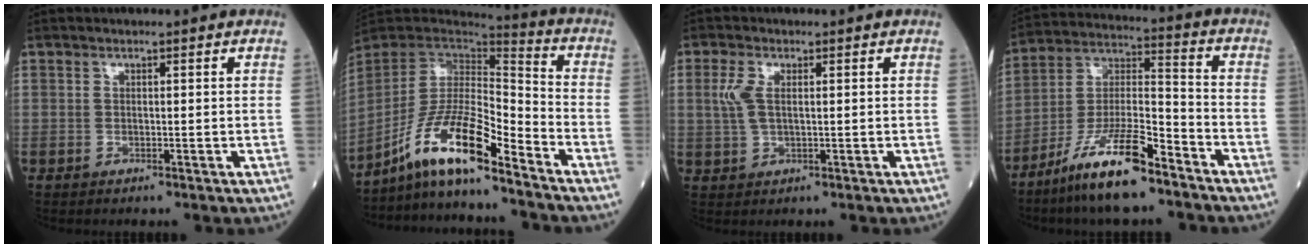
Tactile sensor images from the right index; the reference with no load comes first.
{"total": 13.7, "force": [-9.9, 1.5, 9.4], "torque": [-0.181, 0.005, -0.181]}
{"total": 3.5, "force": [0.7, 1.6, 3.1], "torque": [-0.083, 0.007, 0.016]}
{"total": 13.9, "force": [-9.7, 2.3, 9.6], "torque": [-0.190, -0.007, -0.179]}